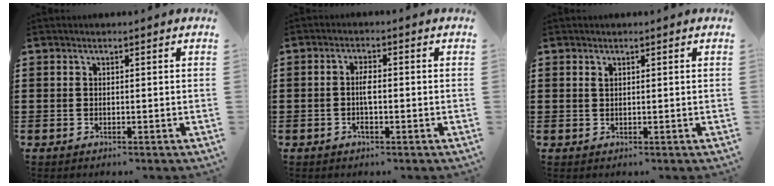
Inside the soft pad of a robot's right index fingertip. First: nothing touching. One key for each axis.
{"total": 2.9, "fx": -0.5, "fy": 1.0, "fz": 2.6, "tx": -0.057, "ty": 0.002, "tz": -0.012}
{"total": 0.7, "fx": 0.4, "fy": 0.3, "fz": 0.4, "tx": -0.010, "ty": 0.002, "tz": 0.008}